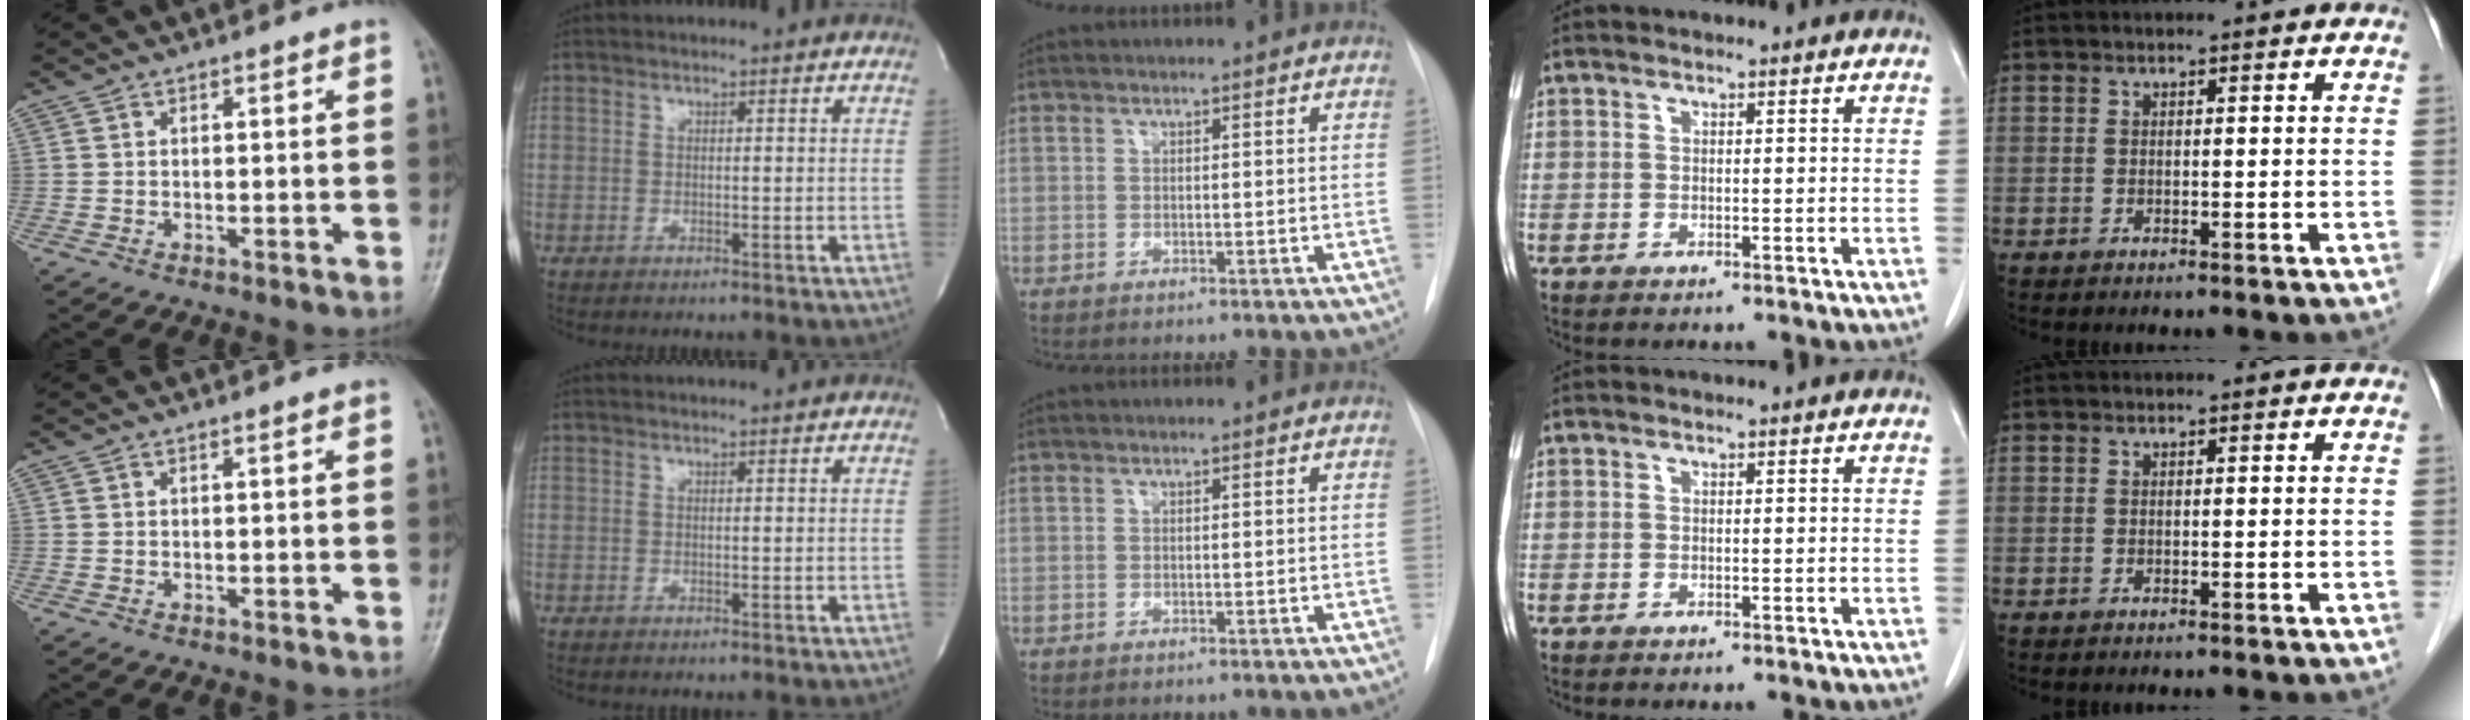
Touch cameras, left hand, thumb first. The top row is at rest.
{}